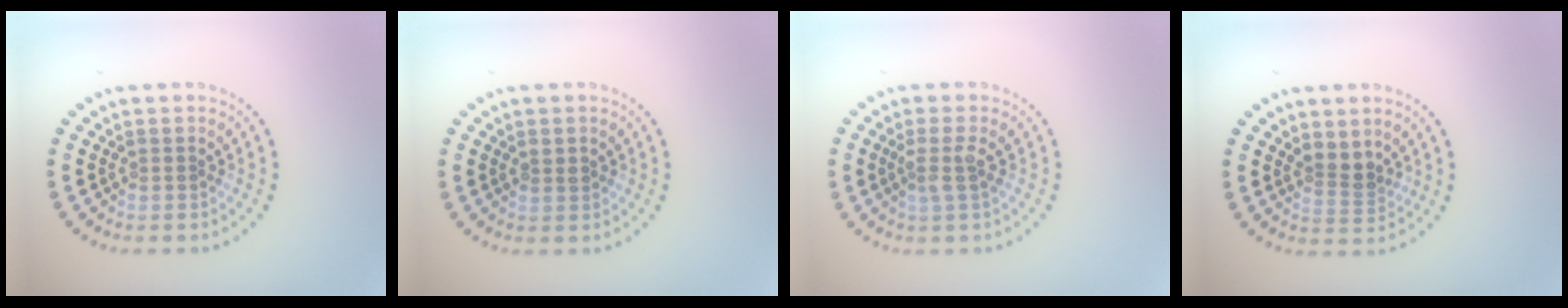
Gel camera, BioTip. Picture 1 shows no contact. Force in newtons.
{"total": 0.8, "press": 0.8, "slide": 0.1}
{"total": 1.8, "press": 1.4, "slide": 1.2}
{"total": 2.2, "press": 1.7, "slide": 1.4}